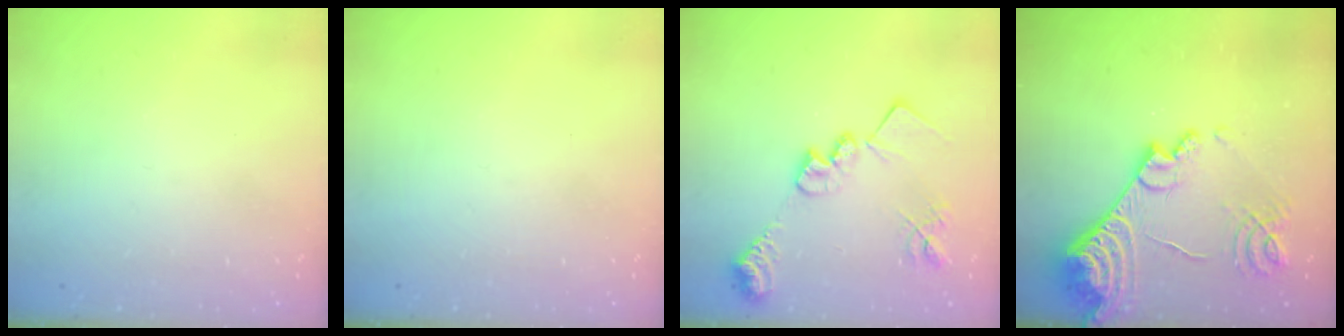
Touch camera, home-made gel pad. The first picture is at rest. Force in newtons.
{"total": 0.0}
{"total": 18.0, "press": 18.0, "slide": 1.1}
{"total": 23.4, "press": 23.2, "slide": 2.6}